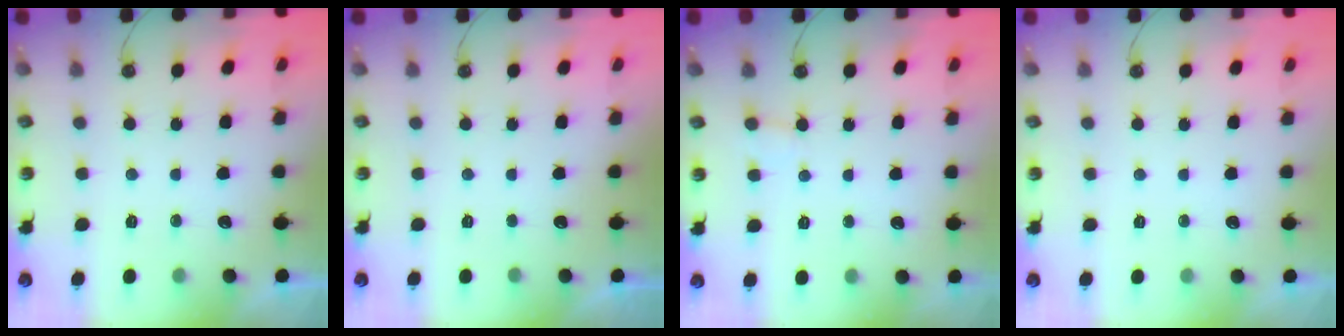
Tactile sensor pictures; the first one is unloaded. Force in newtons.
{"total": 0.0}
{"total": 2.8, "press": 2.8, "slide": 0.2}
{"total": 0.0}